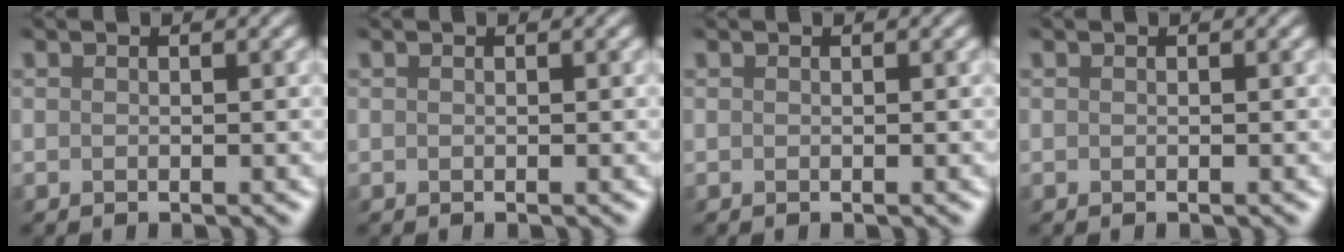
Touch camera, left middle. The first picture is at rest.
{"total": 0.0}
{"total": 0.0}
{"total": 0.0}